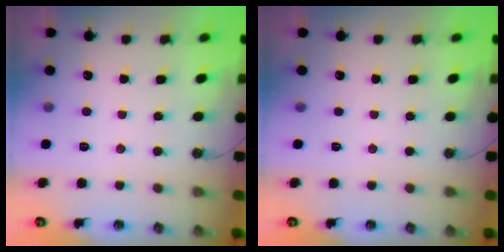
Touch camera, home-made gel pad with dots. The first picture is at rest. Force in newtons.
{"total": 0.0}